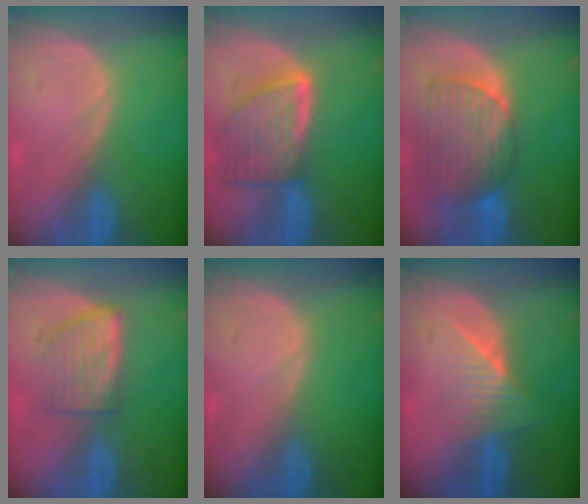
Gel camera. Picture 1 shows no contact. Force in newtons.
{"total": 8.0, "press": 7.3, "slide": 3.4}
{"total": 10.0, "press": 8.6, "slide": 5.0}
{"total": 5.9, "press": 5.4, "slide": 2.4}
{"total": 0.0}
{"total": 6.3, "press": 5.6, "slide": 2.9}